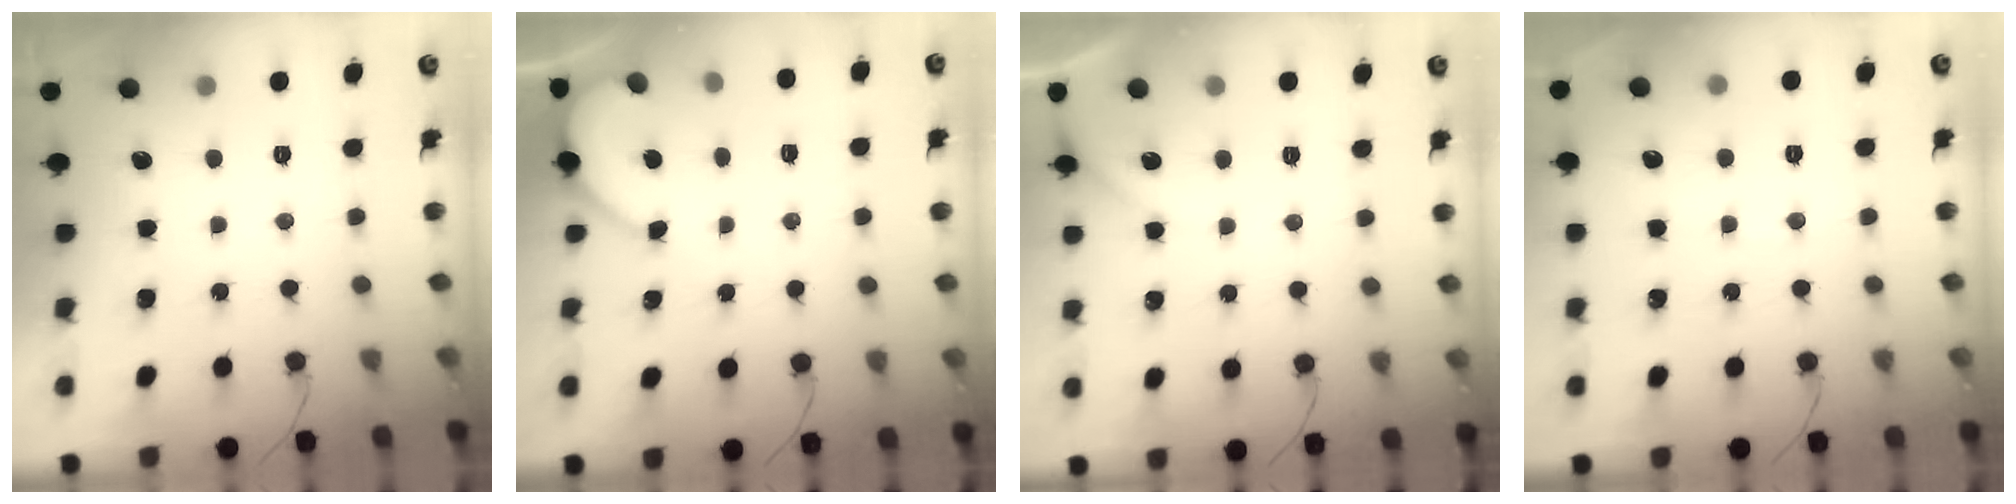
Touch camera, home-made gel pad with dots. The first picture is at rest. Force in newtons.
{"total": 2.3, "press": 2.3, "slide": 0.3}
{"total": 4.5, "press": 4.5, "slide": 0.7}
{"total": 3.0, "press": 2.9, "slide": 0.4}